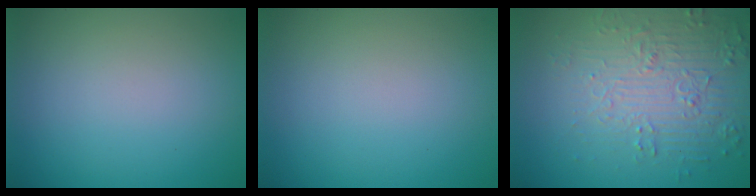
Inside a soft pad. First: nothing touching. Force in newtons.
{"total": 0.0}
{"total": 4.4, "press": 4.3, "slide": 0.7}